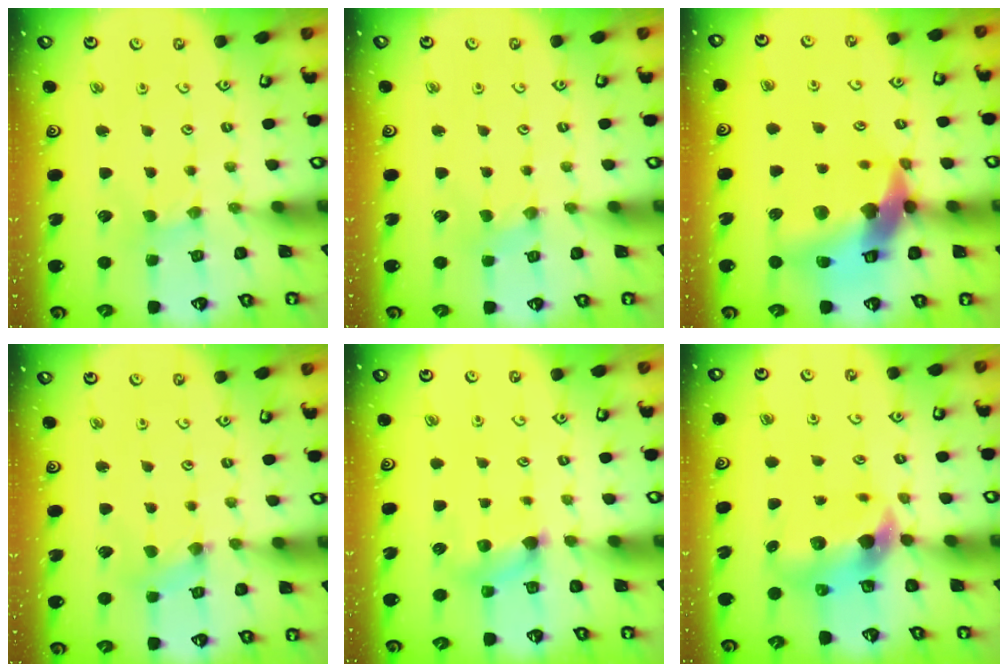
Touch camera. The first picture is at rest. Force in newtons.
{"total": 0.0}
{"total": 18.4, "press": 18.2, "slide": 2.4}
{"total": 1.2, "press": 1.1, "slide": 0.3}
{"total": 5.7, "press": 5.7, "slide": 0.4}
{"total": 8.1, "press": 8.0, "slide": 1.3}